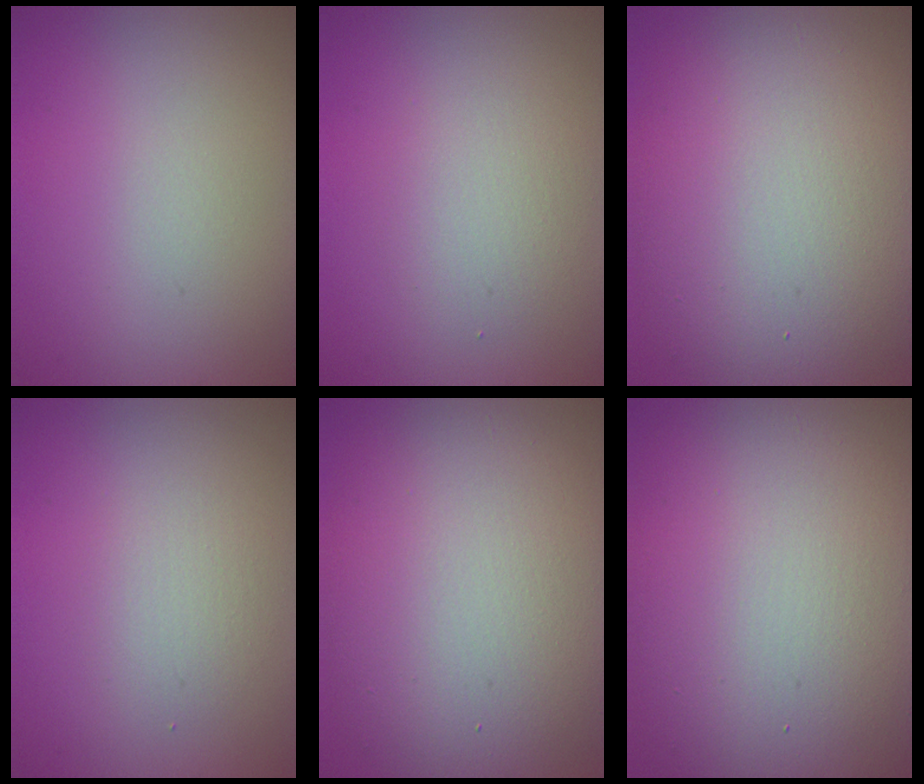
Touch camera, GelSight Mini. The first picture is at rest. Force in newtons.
{"total": 2.4, "press": 2.4, "slide": 0.1}
{"total": 13.0, "press": 13.0, "slide": 1.0}
{"total": 2.0, "press": 2.0, "slide": 0.1}
{"total": 13.0, "press": 13.0, "slide": 1.0}
{"total": 17.1, "press": 17.0, "slide": 1.1}